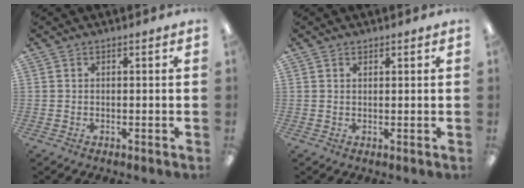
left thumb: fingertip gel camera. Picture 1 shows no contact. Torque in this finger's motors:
{"motor_torque": [0.21, -0.27, -0.08, -0.10, -0.03]}